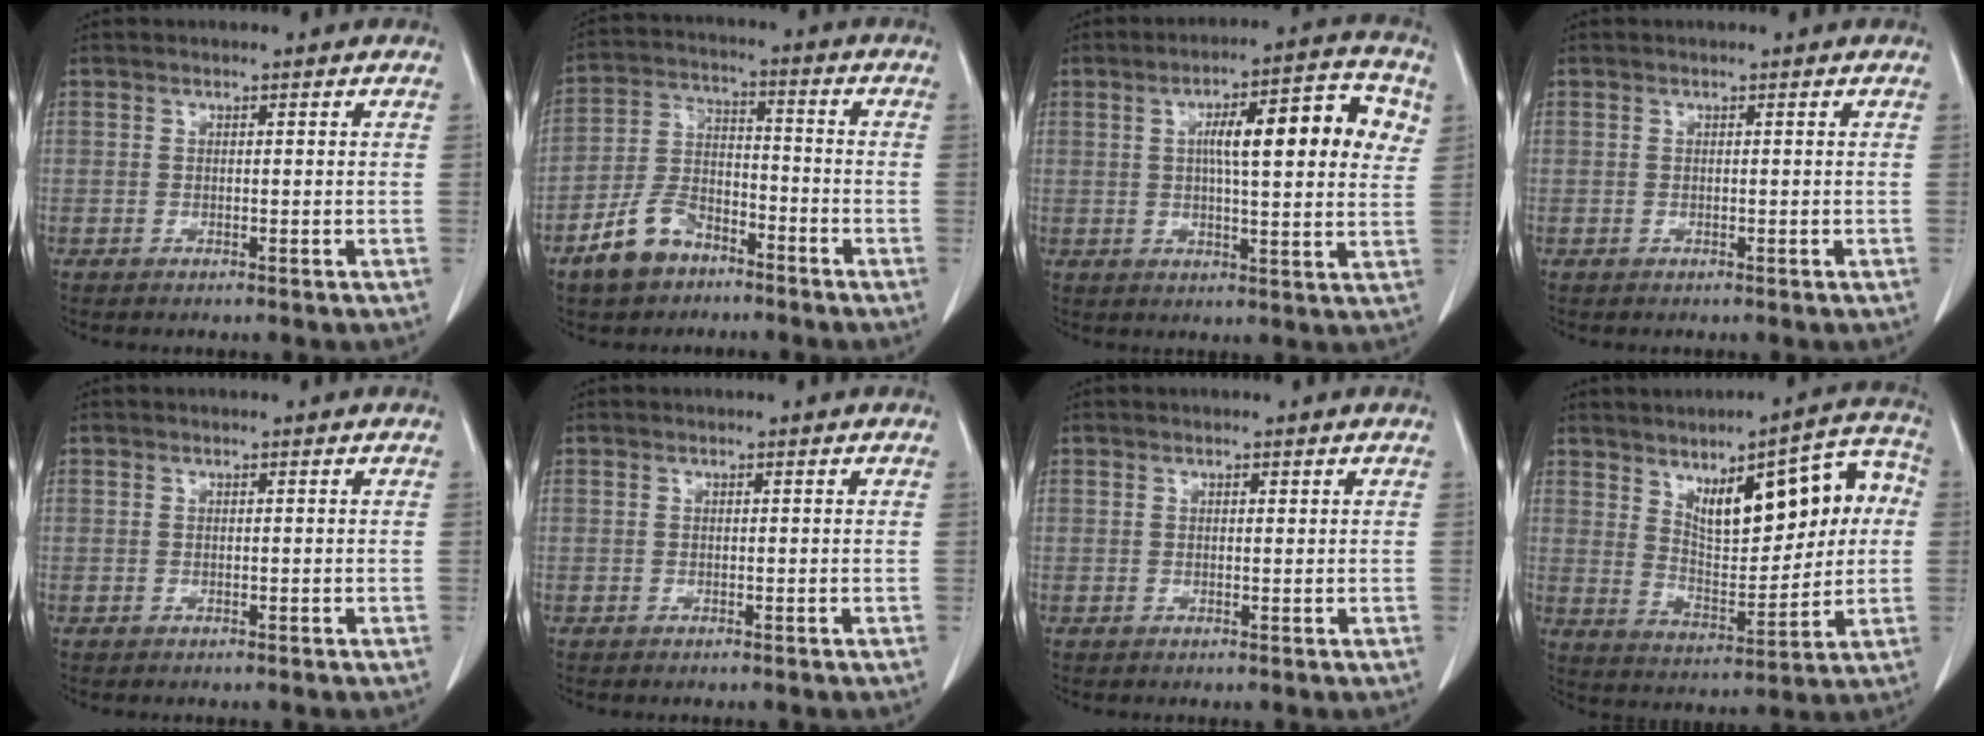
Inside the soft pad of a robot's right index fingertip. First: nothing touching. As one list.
[{"total": 8.9, "force": [-6.0, 4.9, 4.5], "torque": [-0.102, 0.007, -0.111]}, {"total": 13.4, "force": [3.5, 2.8, 12.6], "torque": [-0.175, 0.030, 0.044]}, {"total": 0.0}, {"total": 0.0}, {"total": 0.0}, {"total": 0.5, "force": [0.3, 0.2, 0.3], "torque": [-0.008, -0.002, 0.005]}, {"total": 15.5, "force": [4.5, 5.9, 13.6], "torque": [-0.183, 0.034, 0.077]}]